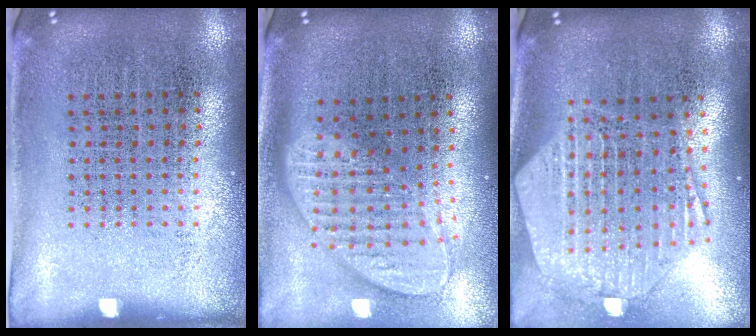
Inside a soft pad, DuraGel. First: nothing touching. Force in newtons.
{"total": 2.0, "press": 1.5, "slide": 1.2}
{"total": 2.8, "press": 2.3, "slide": 1.6}